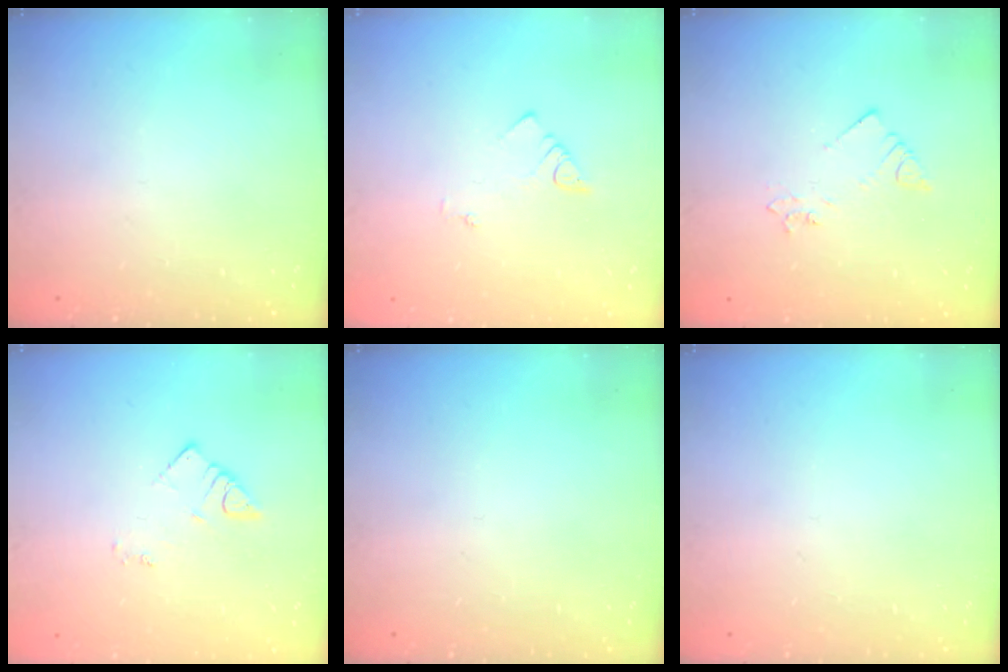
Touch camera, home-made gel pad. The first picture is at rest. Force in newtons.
{"total": 2.1, "press": 2.1, "slide": 0.4}
{"total": 2.1, "press": 2.1, "slide": 0.4}
{"total": 2.7, "press": 2.7, "slide": 0.4}
{"total": 0.0}
{"total": 0.0}